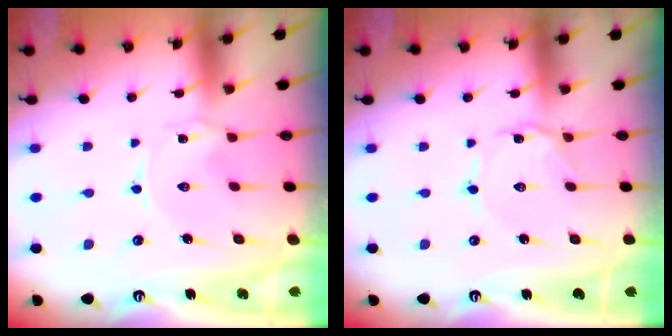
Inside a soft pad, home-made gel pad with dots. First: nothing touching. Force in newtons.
{"total": 1.4, "press": 1.3, "slide": 0.2}